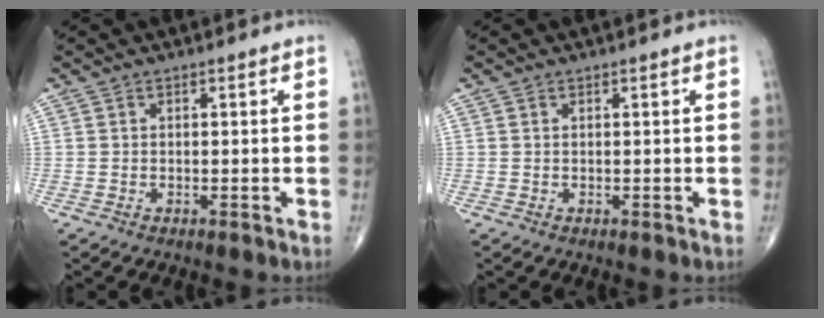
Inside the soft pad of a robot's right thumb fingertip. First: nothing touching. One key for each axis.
{"total": 0.0}